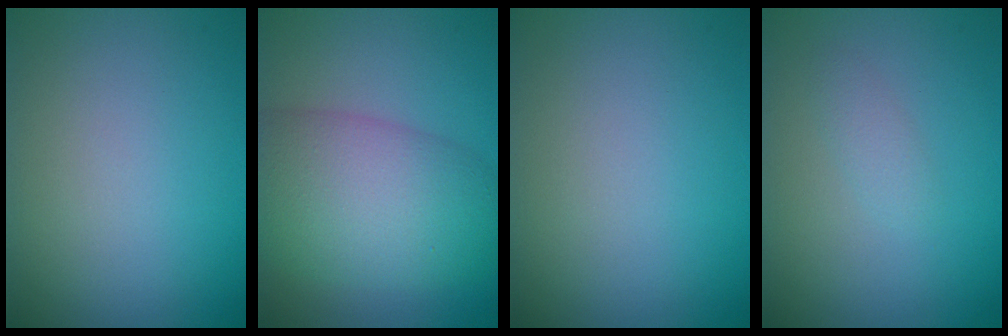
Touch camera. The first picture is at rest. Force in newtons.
{"total": 8.5, "press": 8.5, "slide": 0.5}
{"total": 0.0}
{"total": 1.0, "press": 1.0, "slide": 0.0}